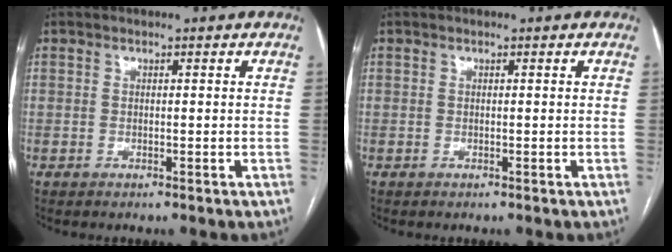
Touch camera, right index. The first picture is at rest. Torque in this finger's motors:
{"motor_torque": [-0.03, -0.03, 0.00, 0.01]}